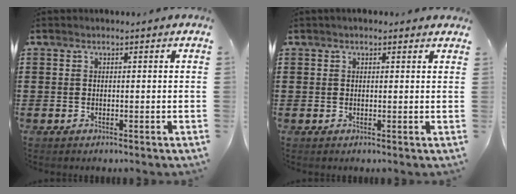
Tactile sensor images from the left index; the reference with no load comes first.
{"total": 1.0, "force": [0.8, 0.5, 0.5], "torque": [-0.011, 0.005, 0.014]}